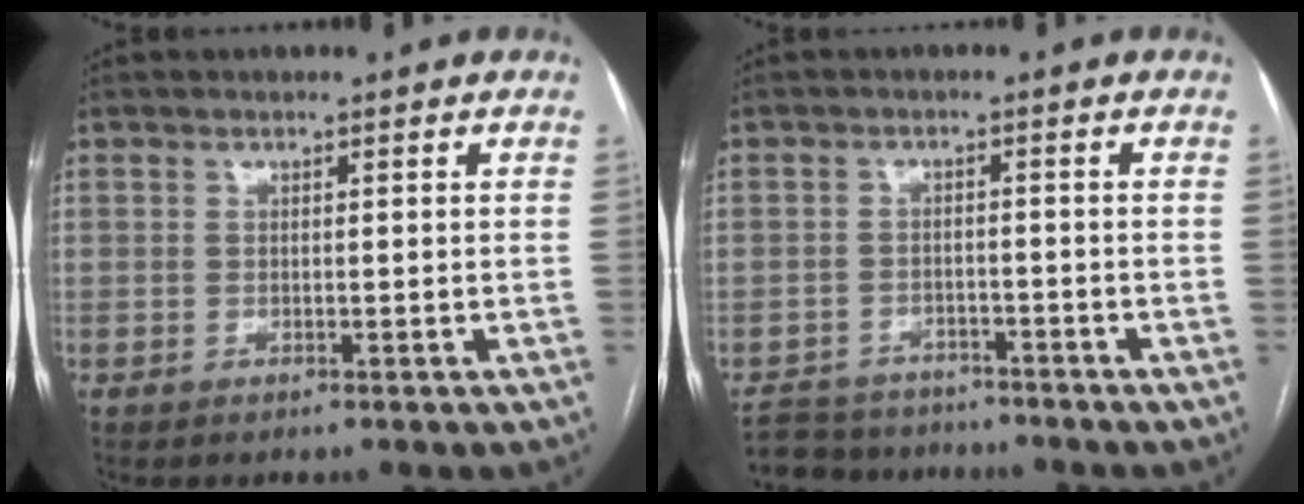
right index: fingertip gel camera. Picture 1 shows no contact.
{"total": 6.5, "force": [-5.8, 2.9, 0.3], "torque": [-0.002, 0.002, -0.092]}